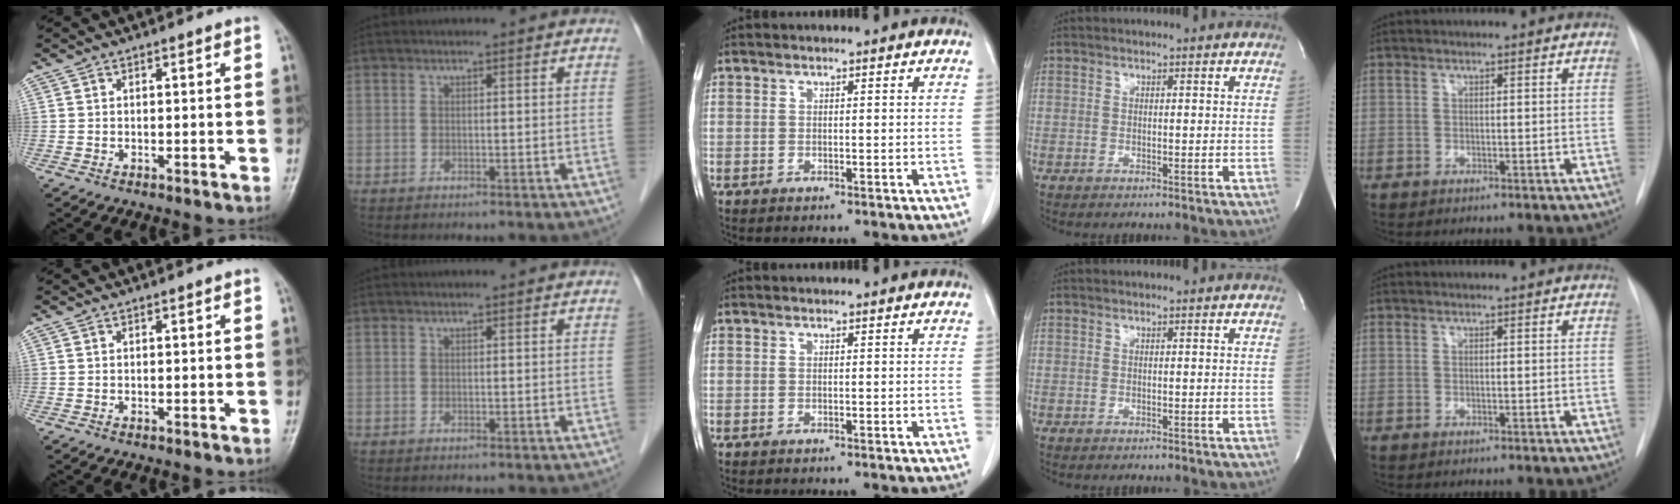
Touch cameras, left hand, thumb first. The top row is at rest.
{}